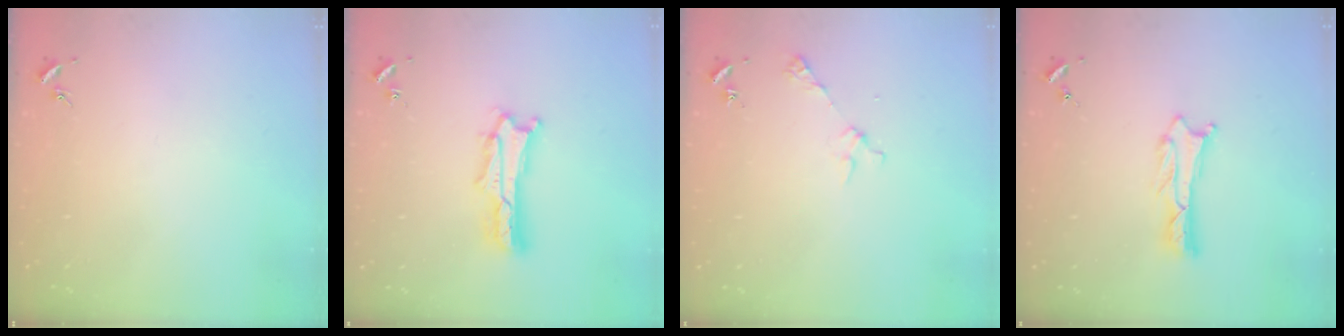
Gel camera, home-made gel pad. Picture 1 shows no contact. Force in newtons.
{"total": 2.7, "press": 2.7, "slide": 0.4}
{"total": 3.3, "press": 3.3, "slide": 0.2}
{"total": 1.1, "press": 1.1, "slide": 0.2}